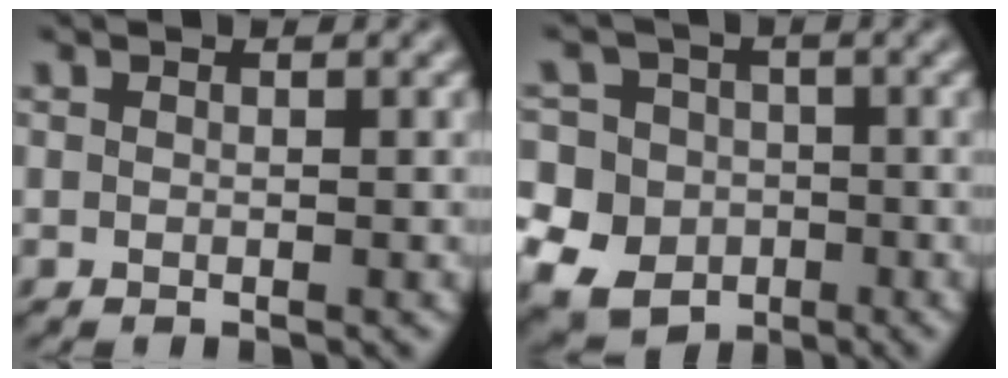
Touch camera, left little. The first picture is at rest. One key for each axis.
{"total": 12.4, "fx": -4.4, "fy": 10.9, "fz": 3.9, "tx": -0.107, "ty": -0.004, "tz": -0.108}